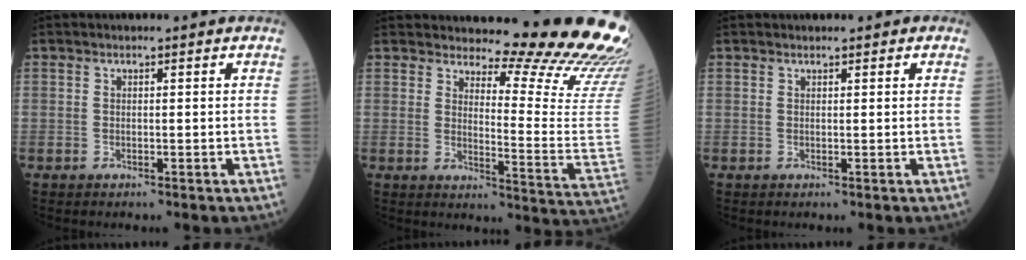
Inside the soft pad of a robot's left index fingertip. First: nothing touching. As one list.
[{"total": 20.1, "force": [18.6, 0.3, 7.6], "torque": [-0.105, -0.145, 0.211]}, {"total": 1.2, "force": [1.0, 0.4, 0.5], "torque": [-0.011, 0.011, 0.011]}]